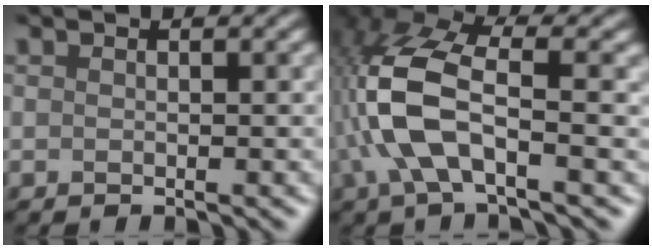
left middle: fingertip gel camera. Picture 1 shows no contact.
{"total": 7.5, "force": [-1.4, 3.2, 6.7], "torque": [-0.175, 0.011, -0.030]}